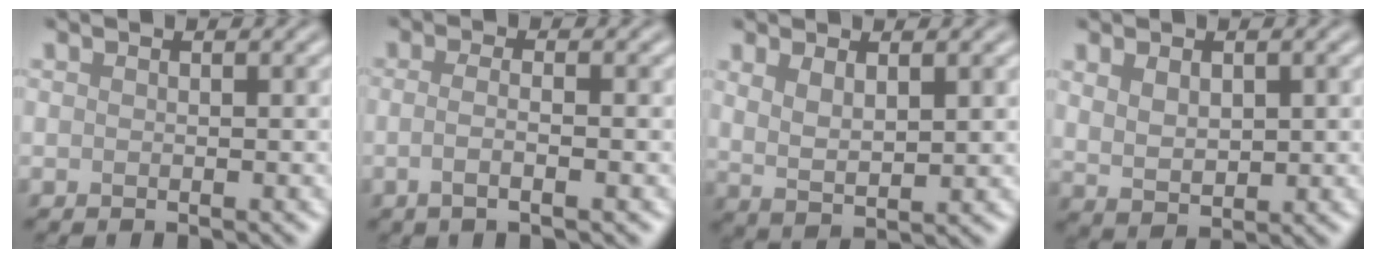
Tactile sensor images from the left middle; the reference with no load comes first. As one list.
[{"total": 2.6, "force": [-0.5, 0.9, 2.3], "torque": [-0.034, -0.005, -0.016]}, {"total": 3.1, "force": [1.4, 1.1, 2.5], "torque": [-0.055, -0.009, 0.032]}, {"total": 3.1, "force": [0.8, 1.9, 2.4], "torque": [-0.051, -0.005, 0.024]}]